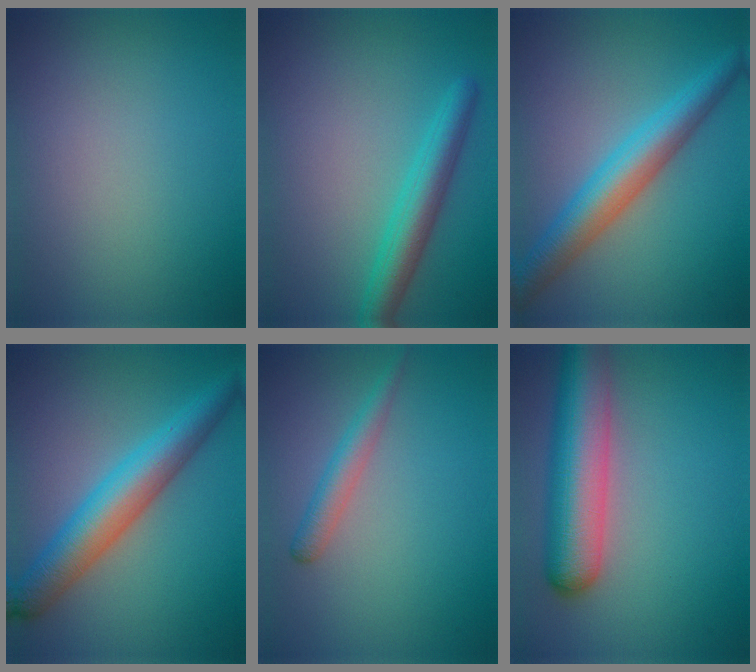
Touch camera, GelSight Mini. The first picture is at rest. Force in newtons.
{"total": 3.9, "press": 3.9, "slide": 0.2}
{"total": 6.0, "press": 6.0, "slide": 0.1}
{"total": 6.7, "press": 6.7, "slide": 0.2}
{"total": 2.3, "press": 2.3, "slide": 0.0}
{"total": 8.1, "press": 8.1, "slide": 0.4}